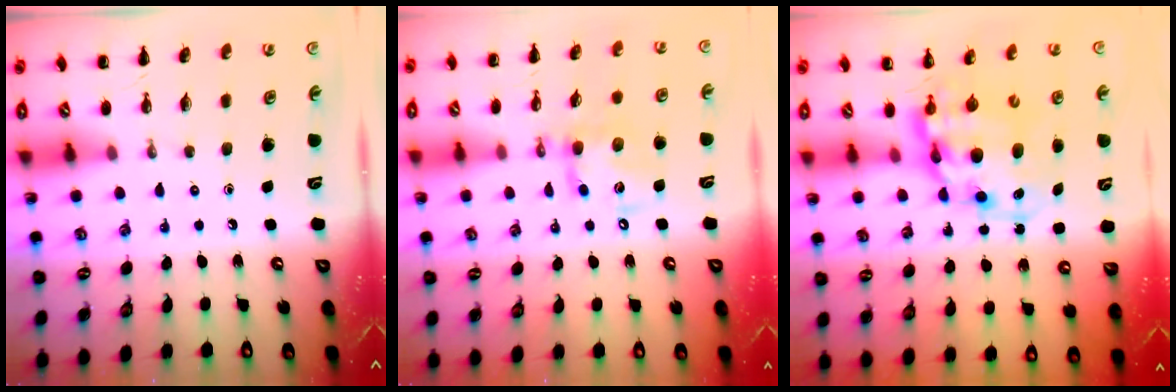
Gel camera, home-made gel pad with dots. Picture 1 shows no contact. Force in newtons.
{"total": 12.6, "press": 12.5, "slide": 1.9}
{"total": 10.1, "press": 9.7, "slide": 2.8}